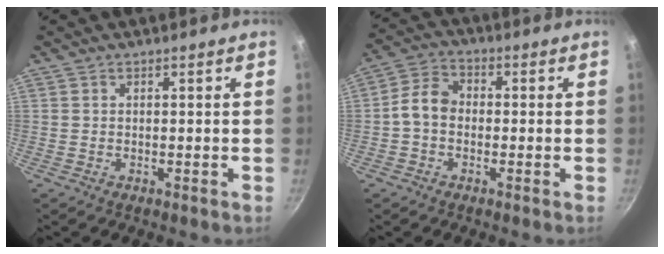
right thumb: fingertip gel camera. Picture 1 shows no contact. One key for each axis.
{"total": 5.9, "fx": -0.9, "fy": 4.5, "fz": 3.7, "tx": -0.056, "ty": 0.025, "tz": -0.032}